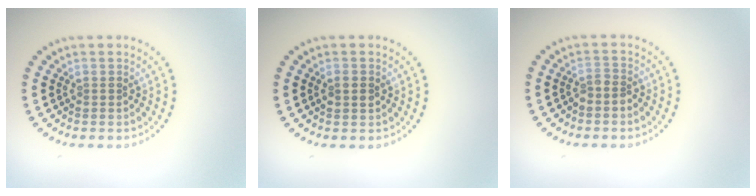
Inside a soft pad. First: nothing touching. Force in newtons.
{"total": 1.0, "press": 1.0, "slide": 0.2}
{"total": 1.5, "press": 1.1, "slide": 0.9}